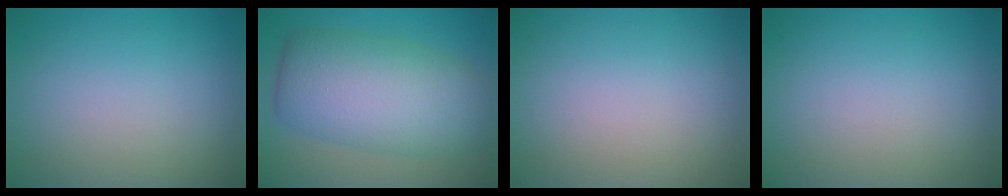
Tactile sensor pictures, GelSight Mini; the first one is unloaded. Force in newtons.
{"total": 9.0, "press": 9.0, "slide": 0.2}
{"total": 0.0}
{"total": 0.0}